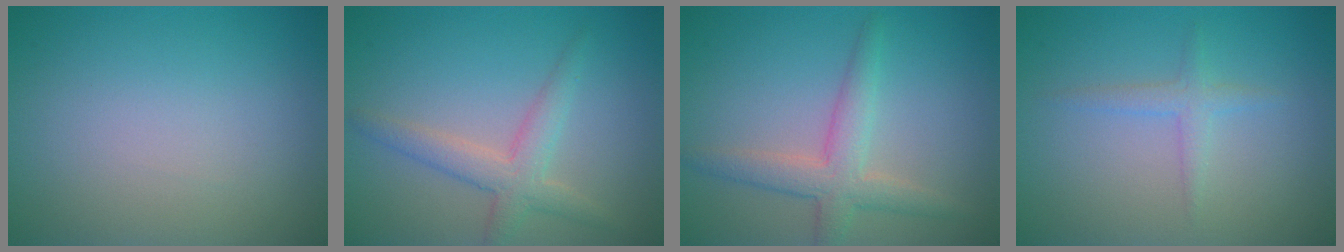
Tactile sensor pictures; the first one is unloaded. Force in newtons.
{"total": 3.1, "press": 3.1, "slide": 0.2}
{"total": 3.6, "press": 3.6, "slide": 0.2}
{"total": 1.5, "press": 1.5, "slide": 0.1}